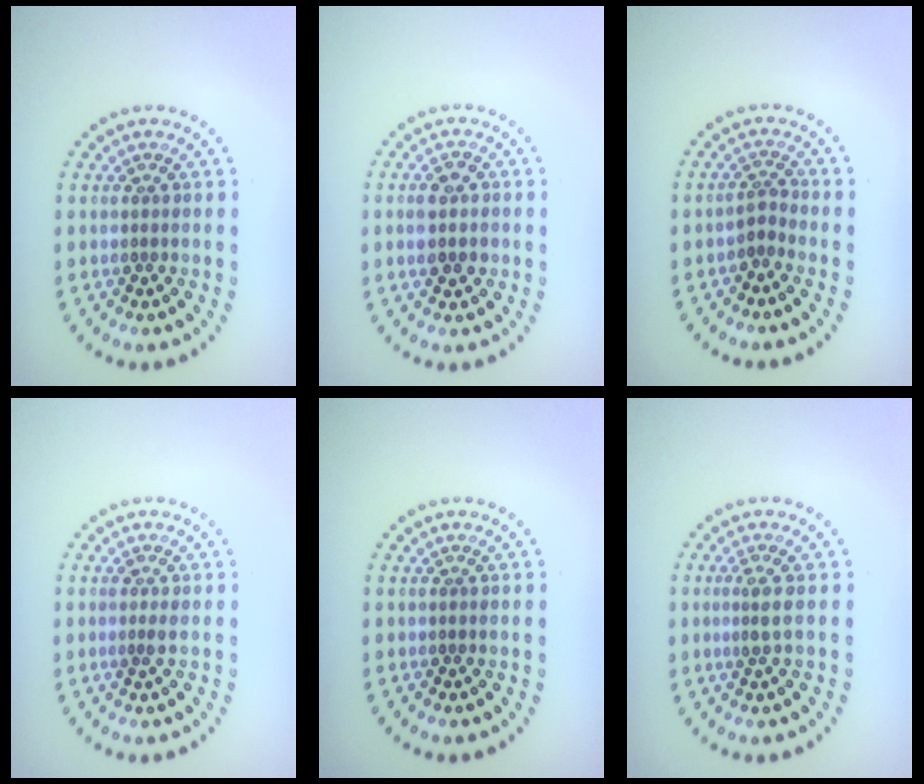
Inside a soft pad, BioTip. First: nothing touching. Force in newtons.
{"total": 2.7, "press": 2.7, "slide": 0.1}
{"total": 1.6, "press": 1.0, "slide": 1.2}
{"total": 0.9, "press": 0.8, "slide": 0.4}
{"total": 0.0}
{"total": 1.9, "press": 1.3, "slide": 1.3}